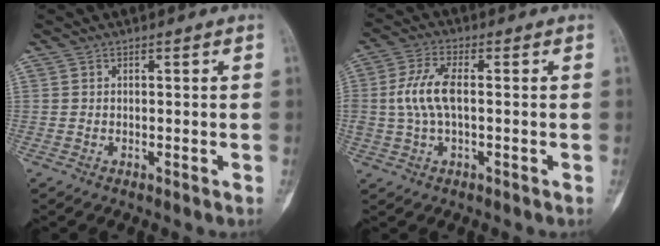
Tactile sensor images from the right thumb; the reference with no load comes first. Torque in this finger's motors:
{"motor_torque": [0.40, 0.43, 1.59, -0.05, 0.22]}